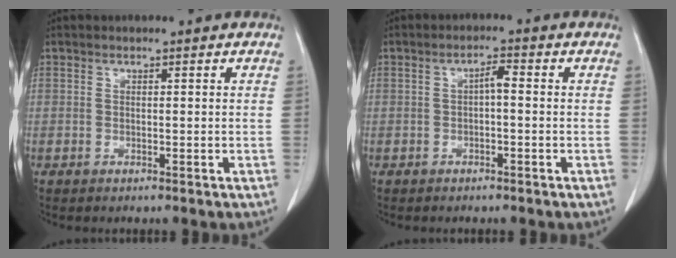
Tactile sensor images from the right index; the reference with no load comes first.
{"total": 2.2, "force": [0.0, 0.6, 2.1], "torque": [-0.037, 0.010, 0.001]}